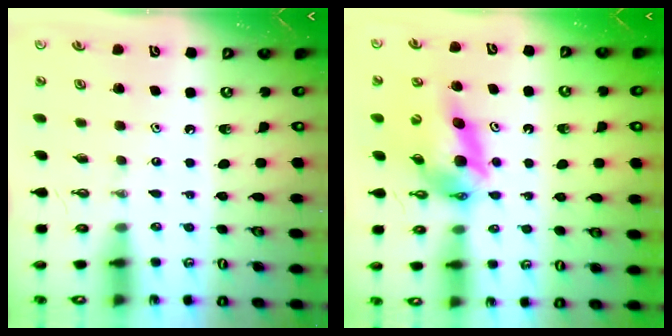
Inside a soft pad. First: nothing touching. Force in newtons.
{"total": 11.3, "press": 11.2, "slide": 1.0}